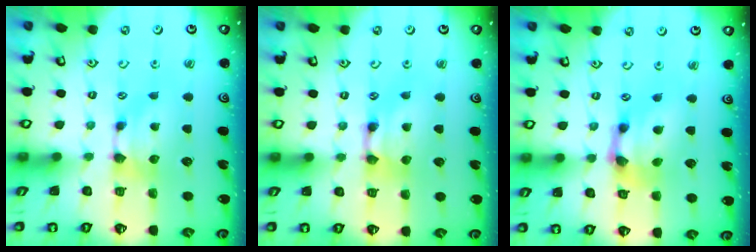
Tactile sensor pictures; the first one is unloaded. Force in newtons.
{"total": 2.5, "press": 2.5, "slide": 0.1}
{"total": 4.5, "press": 4.1, "slide": 1.9}